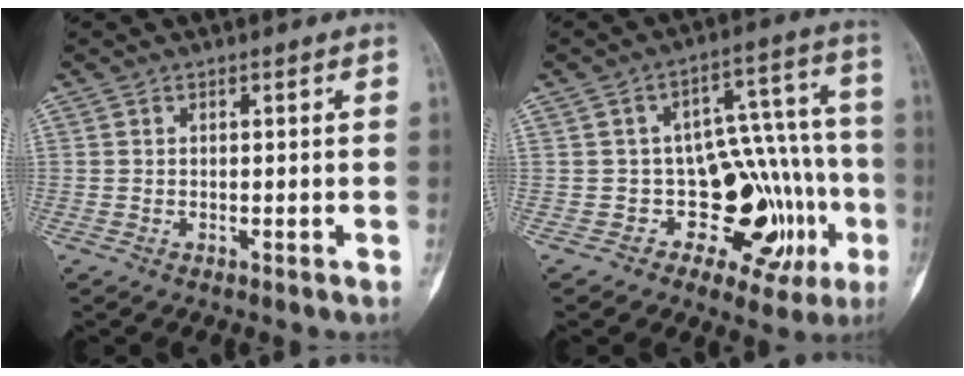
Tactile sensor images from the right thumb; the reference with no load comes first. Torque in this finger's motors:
{"motor_torque": [0.06, 0.05, -0.25, 0.06, 0.04]}